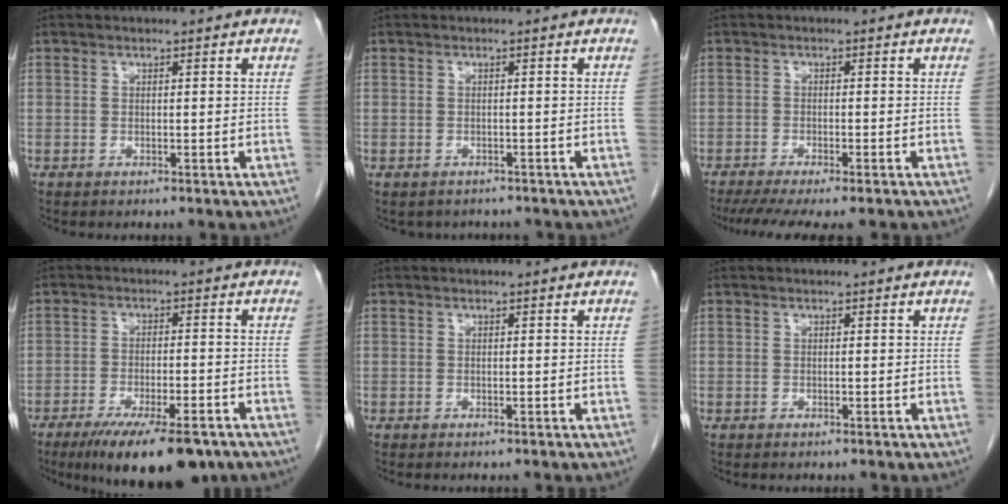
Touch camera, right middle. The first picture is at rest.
{"total": 3.2, "force": [-2.7, 1.6, 0.4], "torque": [-0.008, 0.004, -0.033]}
{"total": 9.8, "force": [-8.0, 1.2, 5.5], "torque": [-0.075, -0.014, -0.119]}
{"total": 13.3, "force": [-9.5, 3.1, 8.7], "torque": [-0.120, -0.020, -0.145]}
{"total": 0.6, "force": [-0.5, 0.1, 0.2], "torque": [0.001, 0.000, -0.009]}
{"total": 0.0}